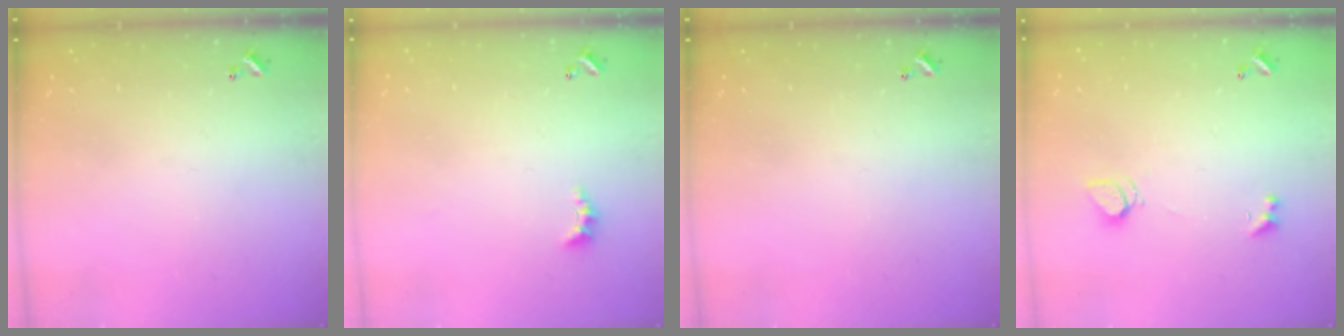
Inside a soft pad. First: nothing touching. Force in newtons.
{"total": 2.3, "press": 2.2, "slide": 0.7}
{"total": 0.0}
{"total": 2.0, "press": 1.9, "slide": 0.5}